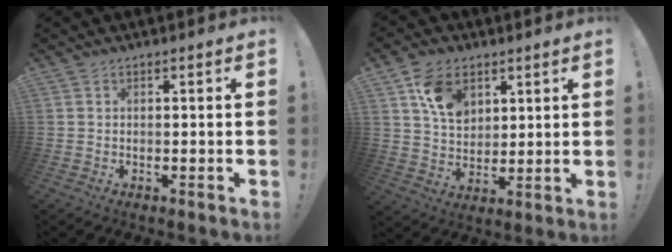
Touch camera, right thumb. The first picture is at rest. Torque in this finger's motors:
{"motor_torque": [0.55, 0.58, 0.13, 0.16, 0.04]}